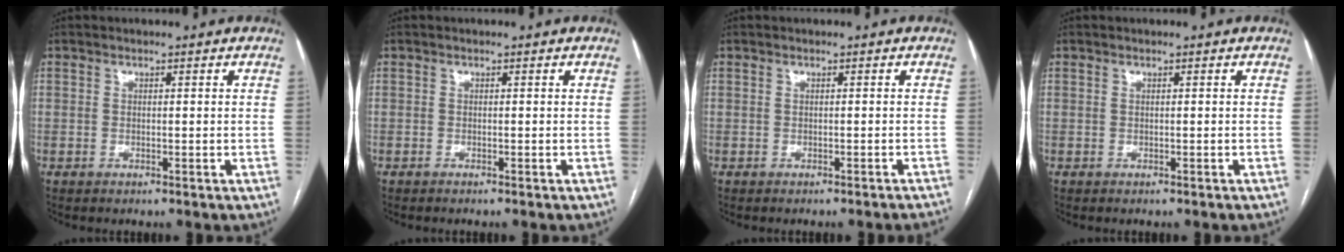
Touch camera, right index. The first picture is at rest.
{"total": 1.2, "force": [-1.0, -0.1, 0.5], "torque": [-0.003, 0.000, -0.013]}
{"total": 3.6, "force": [-3.3, -0.7, 1.2], "torque": [-0.008, -0.006, -0.035]}
{"total": 0.8, "force": [-0.6, 0.0, 0.5], "torque": [-0.006, 0.002, -0.005]}